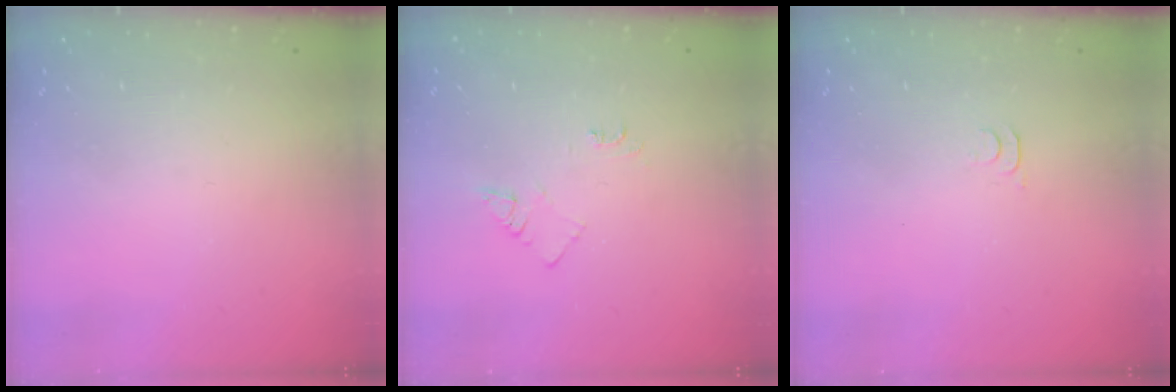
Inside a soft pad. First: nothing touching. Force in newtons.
{"total": 4.2, "press": 4.2, "slide": 0.6}
{"total": 4.9, "press": 4.9, "slide": 0.5}